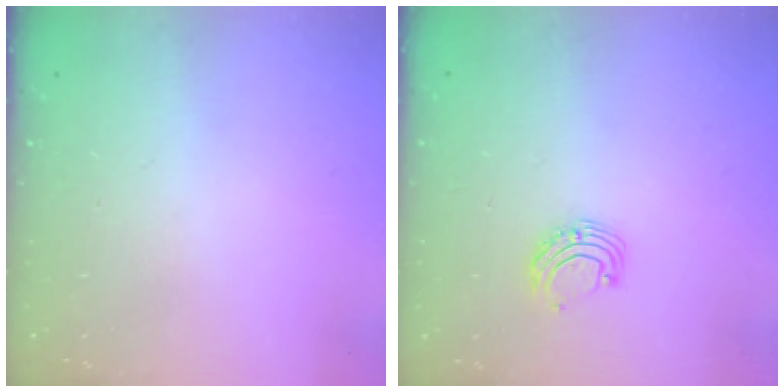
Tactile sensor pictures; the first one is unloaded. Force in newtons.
{"total": 7.3, "press": 7.3, "slide": 0.9}